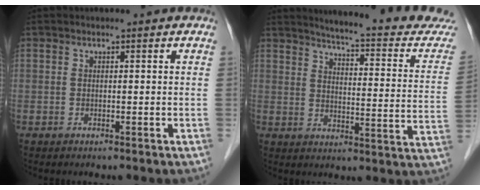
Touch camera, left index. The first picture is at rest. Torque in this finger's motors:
{"motor_torque": [-0.31, -0.61, 0.24, 0.06]}